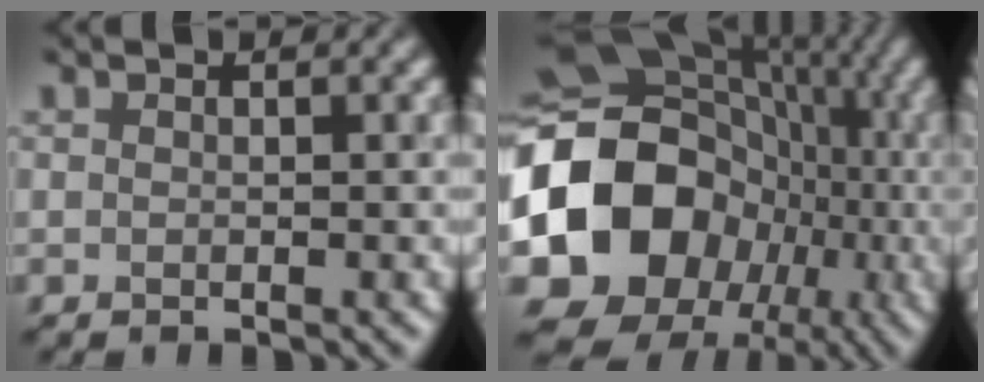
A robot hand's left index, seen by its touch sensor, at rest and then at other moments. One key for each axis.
{"total": 17.9, "fx": -2.7, "fy": 15.0, "fz": 9.2, "tx": -0.204, "ty": -0.011, "tz": -0.056}